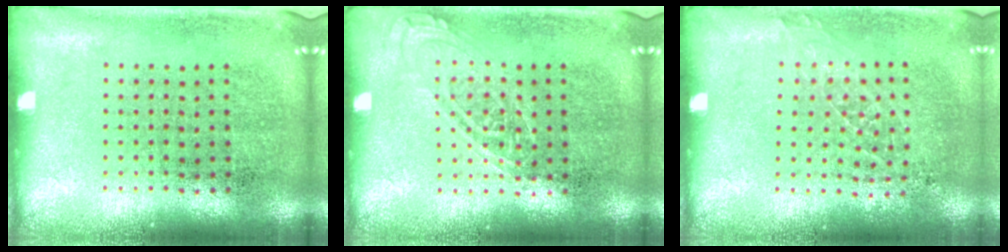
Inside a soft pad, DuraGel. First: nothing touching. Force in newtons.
{"total": 1.1, "press": 1.0, "slide": 0.3}
{"total": 0.9, "press": 0.8, "slide": 0.2}